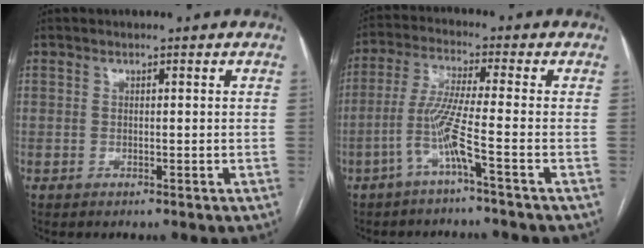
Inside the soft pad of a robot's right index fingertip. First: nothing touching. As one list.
[{"total": 6.4, "force": [-3.0, -1.3, 5.6], "torque": [-0.118, 0.003, -0.064]}]